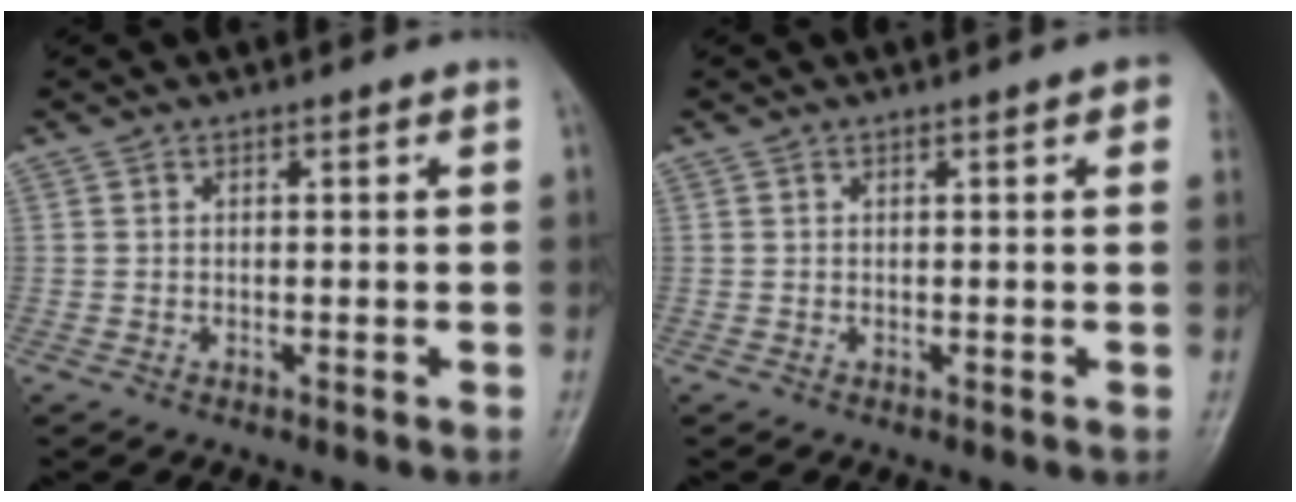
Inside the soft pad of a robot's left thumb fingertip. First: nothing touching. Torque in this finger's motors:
{"motor_torque": [1.43, 0.96, 0.87, -0.85, 0.02]}